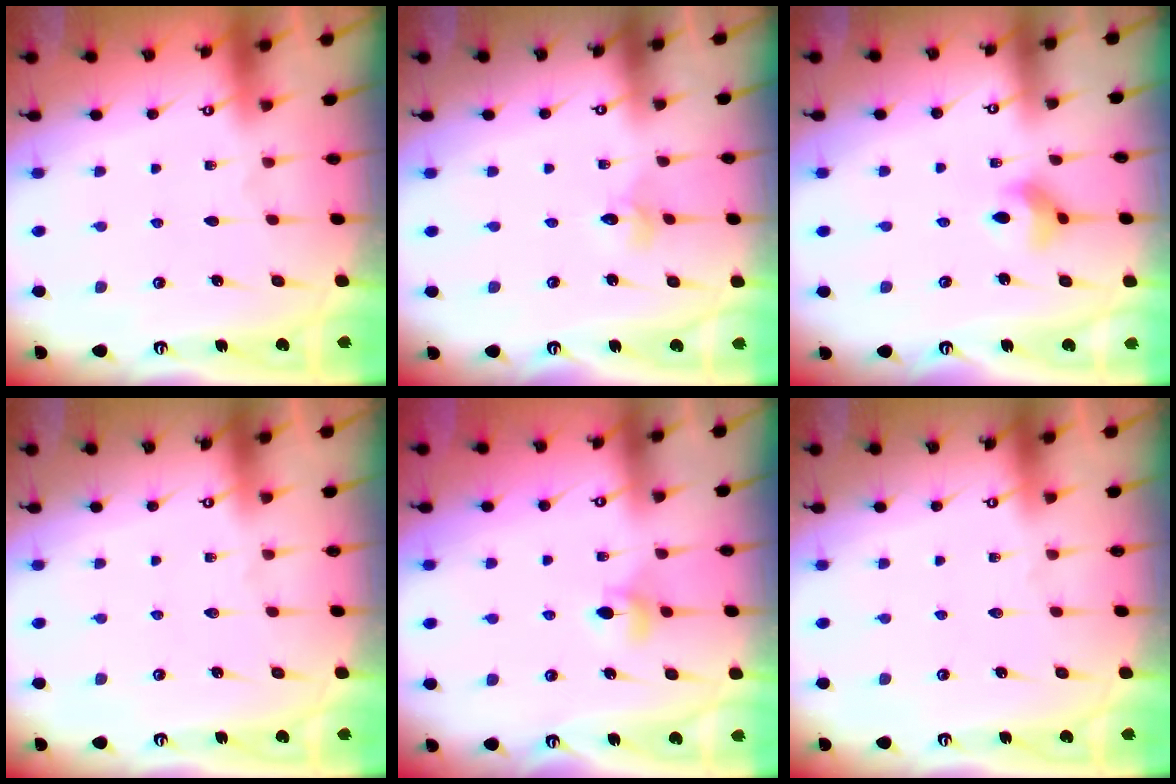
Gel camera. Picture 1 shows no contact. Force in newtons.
{"total": 2.4, "press": 2.4, "slide": 0.2}
{"total": 6.3, "press": 6.3, "slide": 0.6}
{"total": 0.0}
{"total": 4.6, "press": 4.5, "slide": 0.9}
{"total": 0.0}